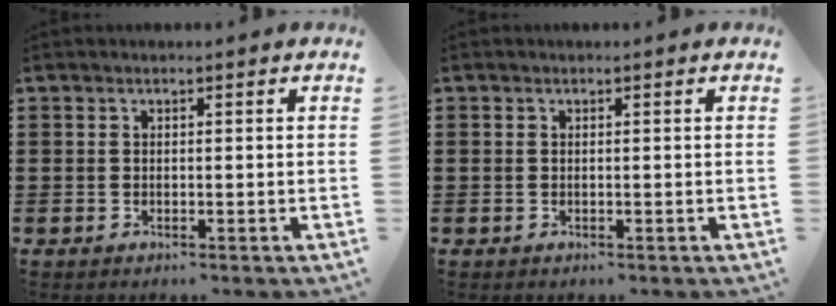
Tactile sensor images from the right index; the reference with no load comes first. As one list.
[{"total": 0.0}]